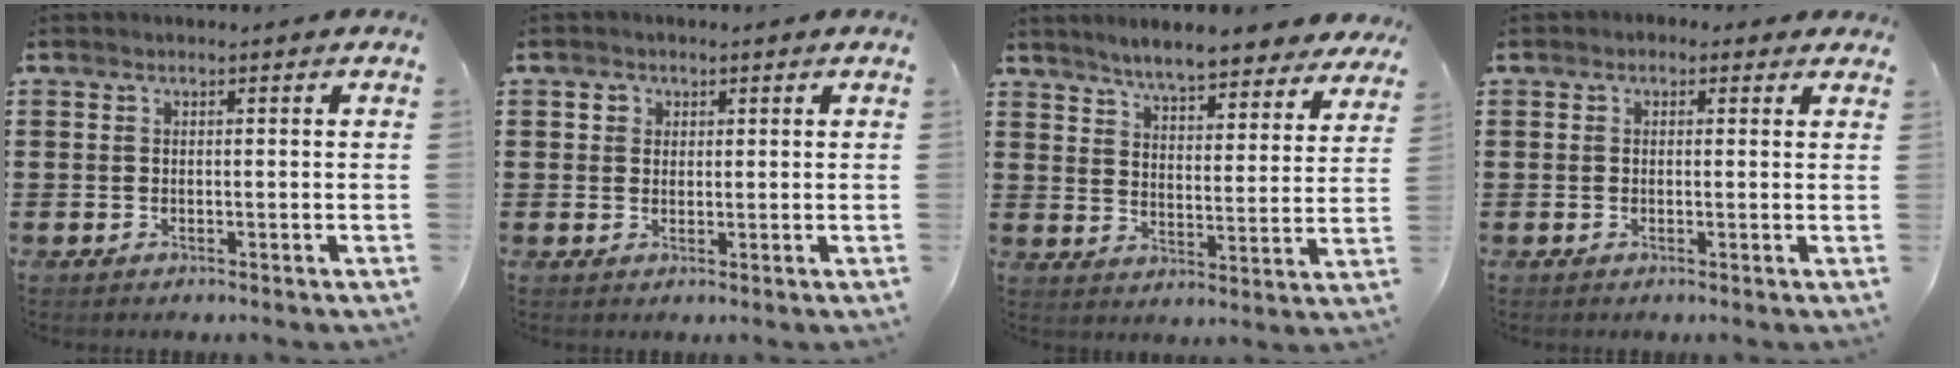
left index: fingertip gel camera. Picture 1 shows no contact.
{"total": 1.6, "force": [0.7, 1.4, 0.3], "torque": [-0.011, 0.009, 0.012]}
{"total": 6.2, "force": [6.0, 0.0, 1.6], "torque": [-0.056, -0.033, 0.106]}
{"total": 1.2, "force": [0.4, 1.0, 0.4], "torque": [-0.012, 0.008, 0.006]}